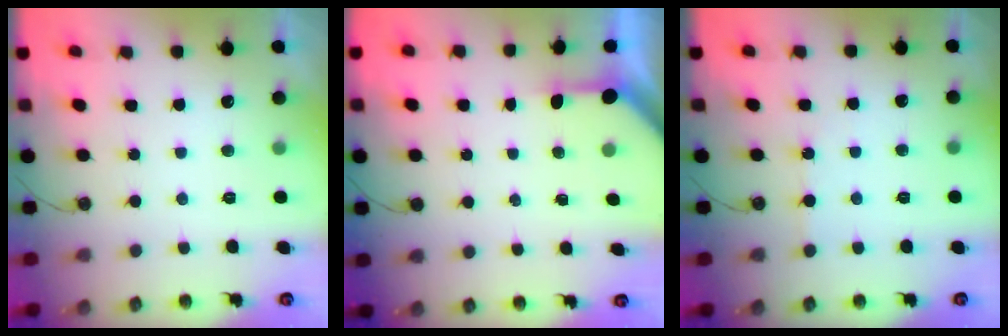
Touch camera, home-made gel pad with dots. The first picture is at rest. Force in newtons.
{"total": 3.1, "press": 3.1, "slide": 0.2}
{"total": 2.5, "press": 2.4, "slide": 0.5}